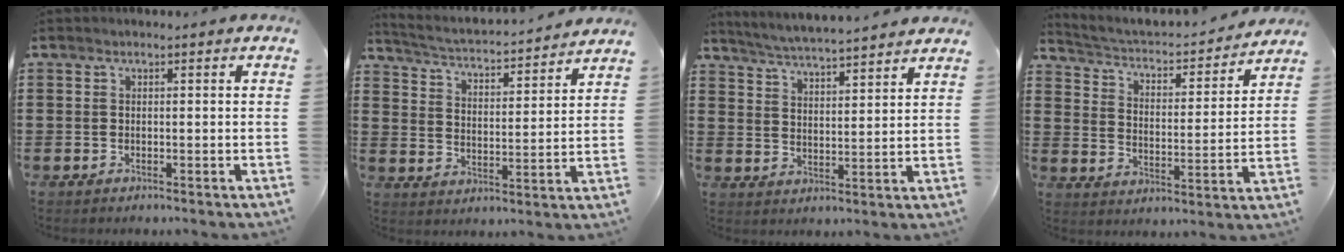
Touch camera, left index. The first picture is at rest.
{"total": 2.6, "force": [2.6, -0.3, 0.6], "torque": [-0.030, -0.031, 0.032]}
{"total": 4.8, "force": [4.7, -0.6, 0.8], "torque": [-0.038, -0.031, 0.081]}
{"total": 2.4, "force": [2.2, 0.6, 0.8], "torque": [-0.034, -0.028, 0.025]}